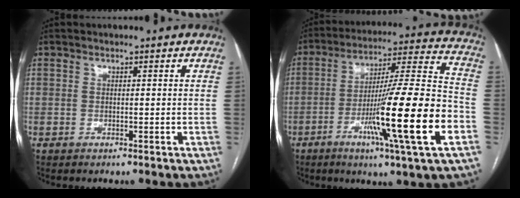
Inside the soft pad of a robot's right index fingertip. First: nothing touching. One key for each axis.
{"total": 20.9, "fx": -7.0, "fy": -0.4, "fz": 19.7, "tx": -0.312, "ty": -0.016, "tz": -0.119}